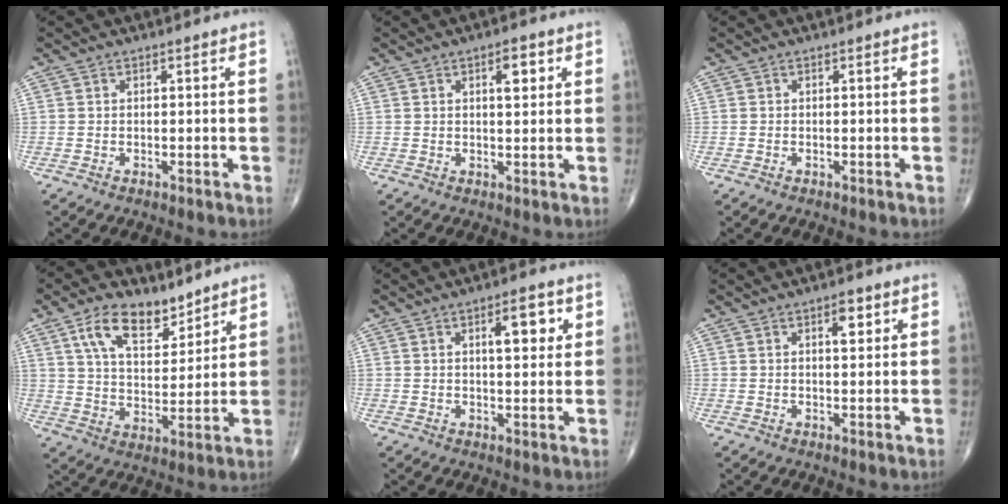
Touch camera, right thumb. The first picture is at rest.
{"total": 4.1, "force": [1.6, 1.6, 3.4], "torque": [-0.041, -0.005, 0.021]}
{"total": 0.0}
{"total": 11.7, "force": [7.3, 5.9, 7.0], "torque": [-0.102, -0.042, 0.137]}
{"total": 6.6, "force": [2.4, 2.4, 5.7], "torque": [-0.069, -0.010, 0.034]}
{"total": 3.6, "force": [1.6, 1.5, 2.9], "torque": [-0.034, -0.005, 0.021]}